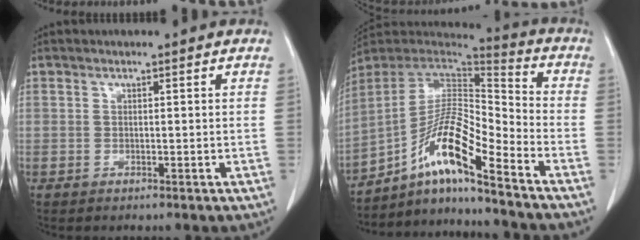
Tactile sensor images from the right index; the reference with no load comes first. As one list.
[{"total": 13.6, "force": [-9.0, 0.8, 10.1], "torque": [-0.182, 0.016, -0.162]}]